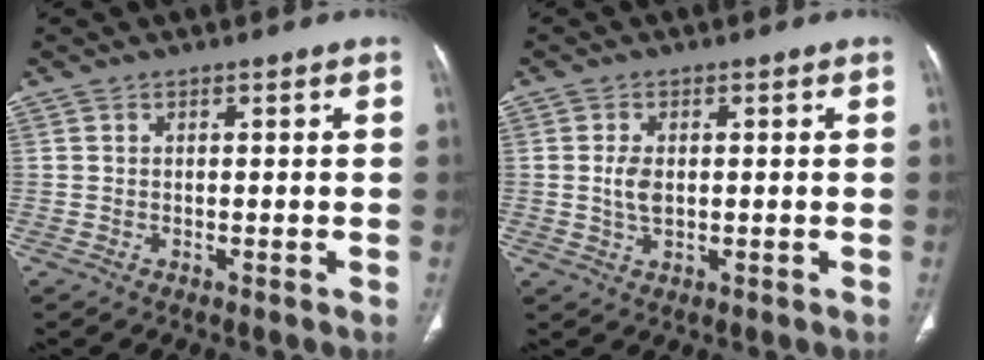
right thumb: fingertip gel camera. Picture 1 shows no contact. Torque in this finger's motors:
{"motor_torque": [0.45, 0.34, 0.83, -0.67, 0.08]}